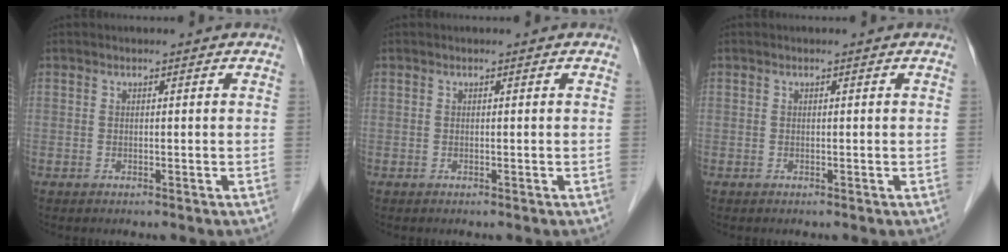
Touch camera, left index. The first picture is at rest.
{"total": 0.0}
{"total": 0.0}